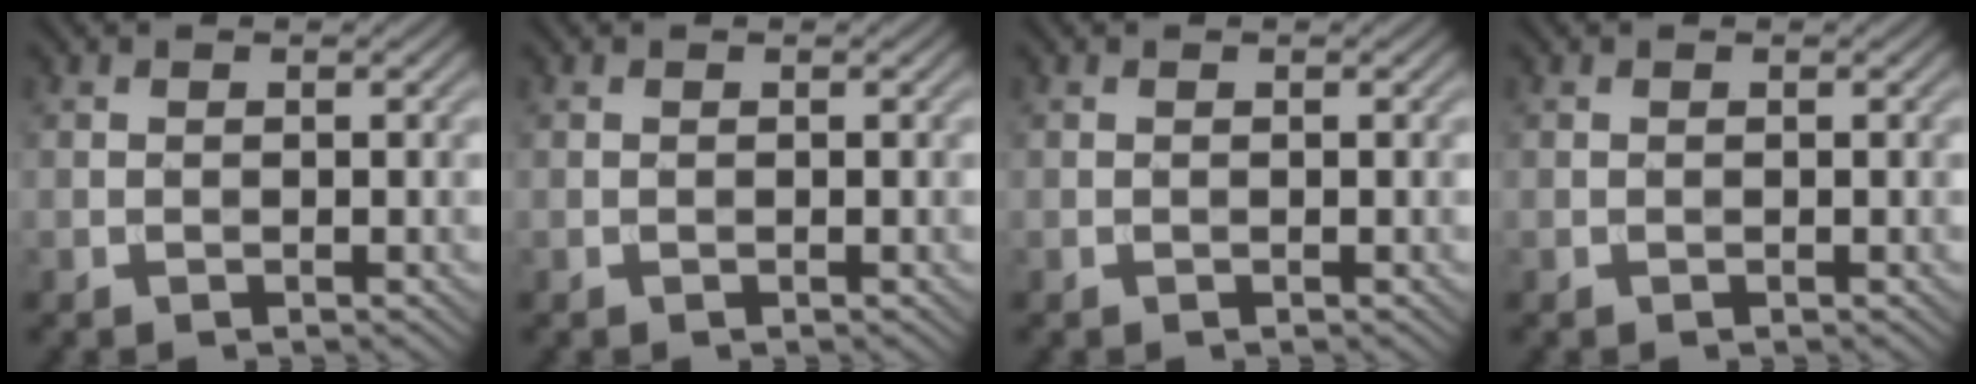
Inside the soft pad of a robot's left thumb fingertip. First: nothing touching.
{"total": 0.0}
{"total": 0.0}
{"total": 0.0}